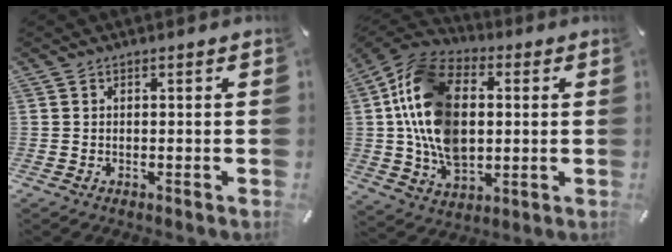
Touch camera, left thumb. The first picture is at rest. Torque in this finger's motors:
{"motor_torque": [1.96, 3.05, 1.86, 0.87, 0.34]}